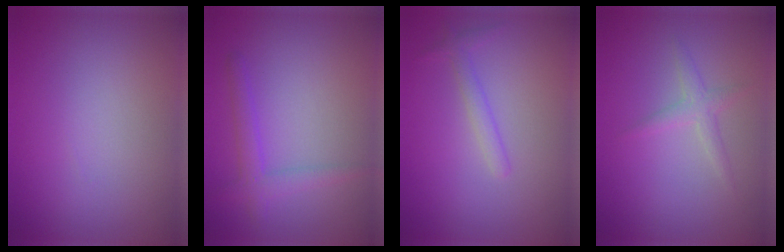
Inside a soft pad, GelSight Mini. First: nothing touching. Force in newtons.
{"total": 2.2, "press": 2.2, "slide": 0.0}
{"total": 1.4, "press": 1.4, "slide": 0.1}
{"total": 1.6, "press": 1.6, "slide": 0.0}